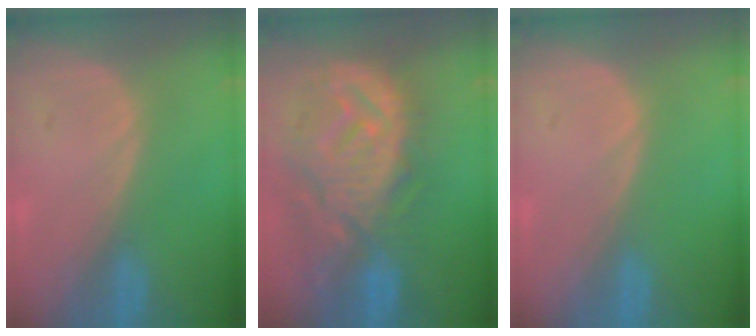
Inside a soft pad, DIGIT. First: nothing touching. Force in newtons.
{"total": 12.4, "press": 11.1, "slide": 5.7}
{"total": 0.0}